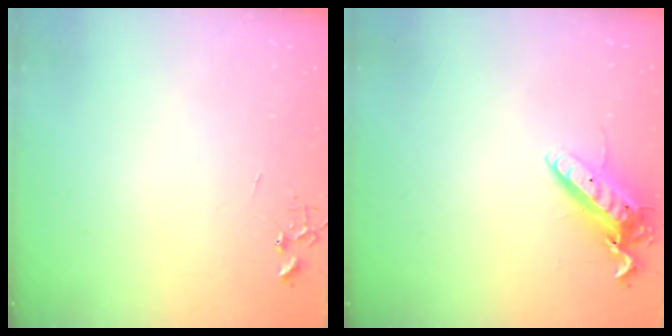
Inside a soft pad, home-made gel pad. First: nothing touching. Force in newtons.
{"total": 13.6, "press": 13.4, "slide": 2.0}